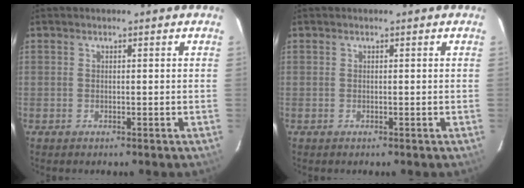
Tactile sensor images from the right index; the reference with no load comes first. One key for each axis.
{"total": 0.0}